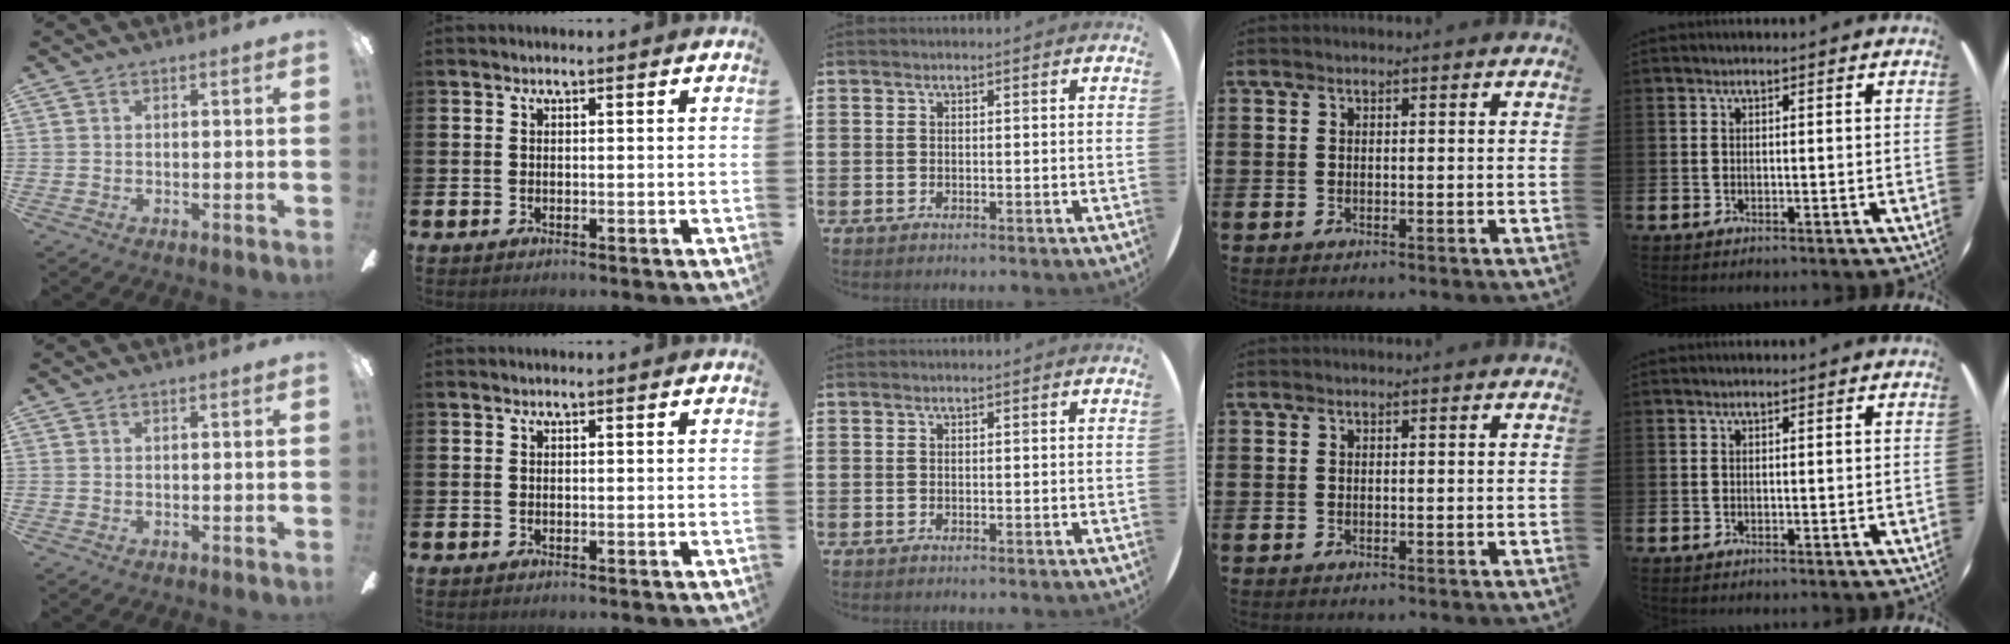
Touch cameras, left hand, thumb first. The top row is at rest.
{}